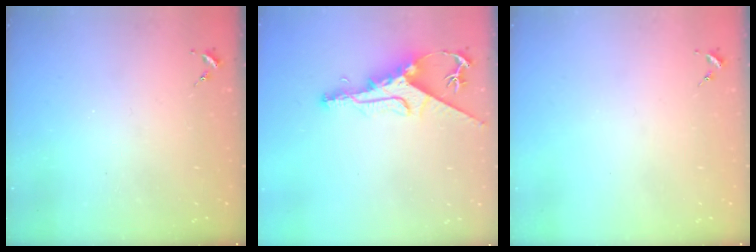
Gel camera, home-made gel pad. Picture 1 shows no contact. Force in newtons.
{"total": 11.0, "press": 10.9, "slide": 1.2}
{"total": 0.0}